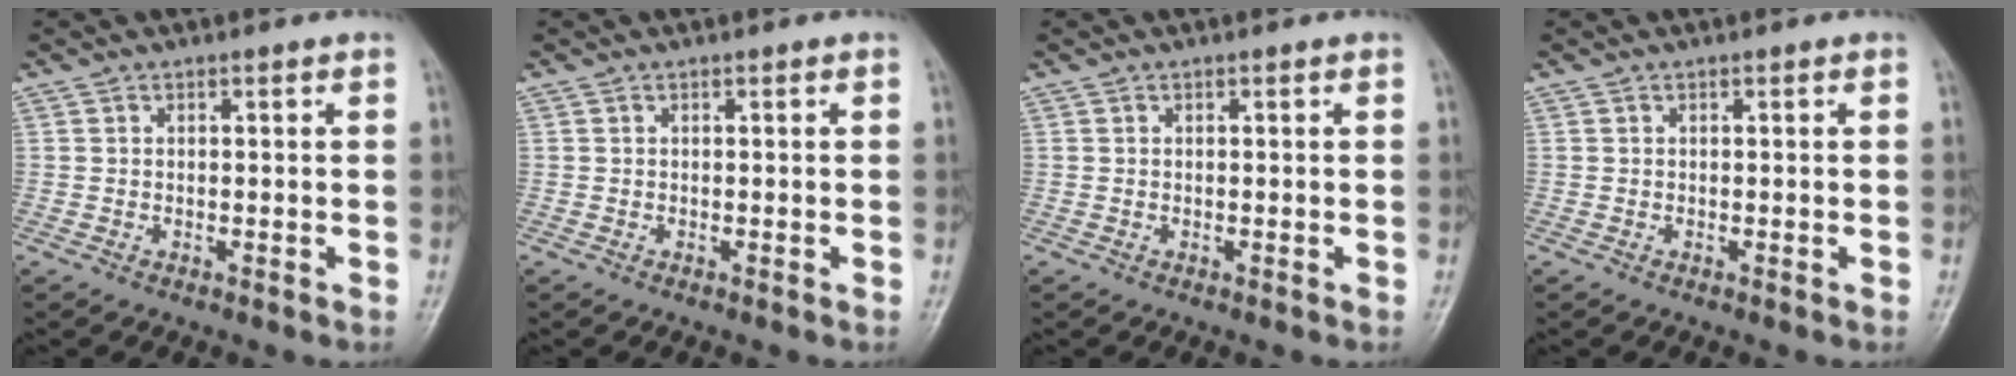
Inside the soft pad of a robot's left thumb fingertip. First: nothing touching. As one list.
[{"total": 0.0}, {"total": 0.0}, {"total": 0.0}]